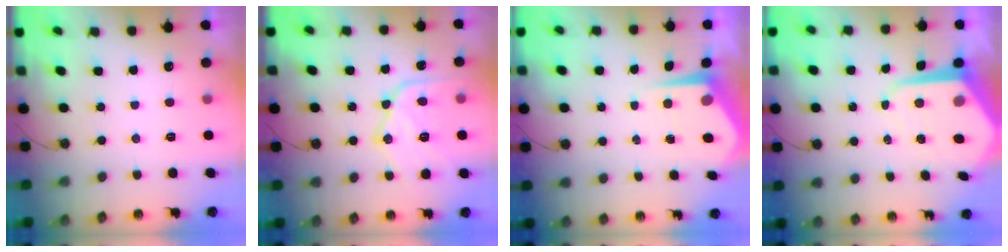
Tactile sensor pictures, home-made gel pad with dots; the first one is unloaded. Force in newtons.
{"total": 17.0, "press": 17.0, "slide": 1.3}
{"total": 6.1, "press": 6.0, "slide": 0.6}
{"total": 10.6, "press": 10.6, "slide": 0.9}